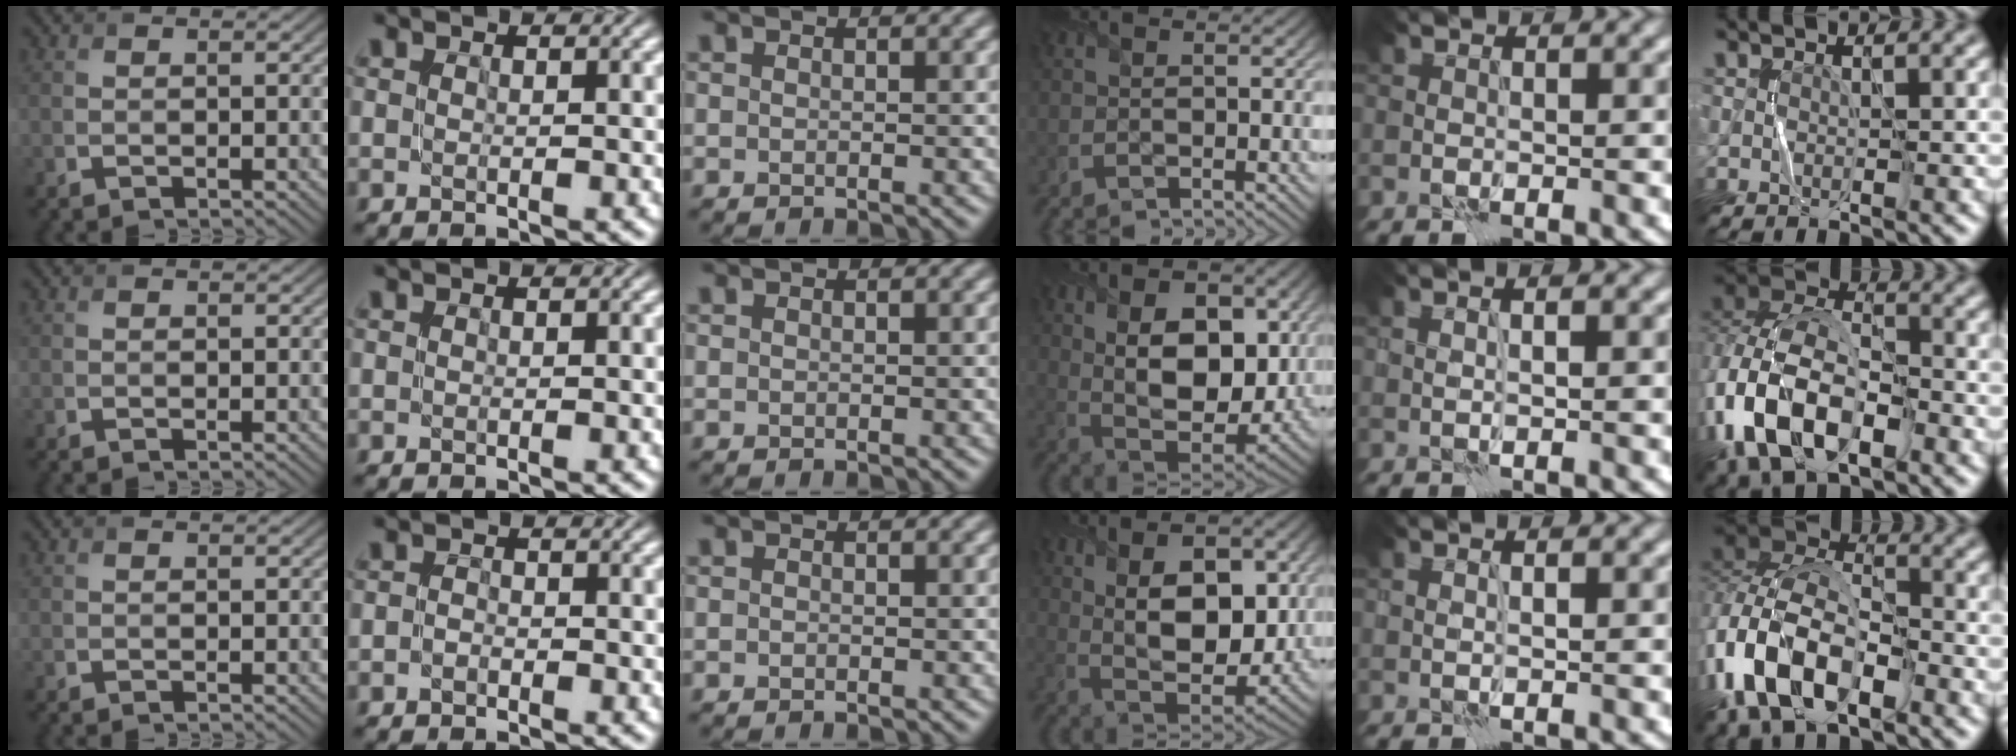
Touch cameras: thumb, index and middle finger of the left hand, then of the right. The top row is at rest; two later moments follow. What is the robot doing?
{"motion": "fold", "object": "scarf"}